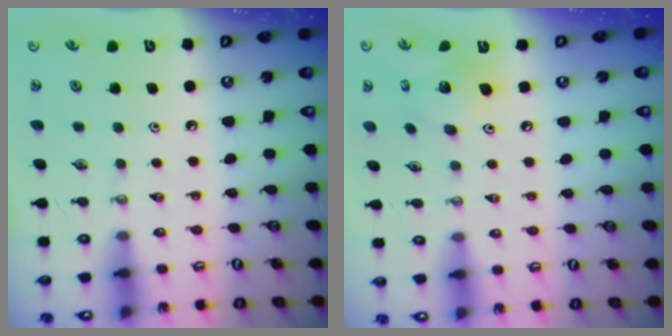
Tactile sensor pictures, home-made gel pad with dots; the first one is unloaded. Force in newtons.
{"total": 14.1, "press": 13.8, "slide": 3.1}